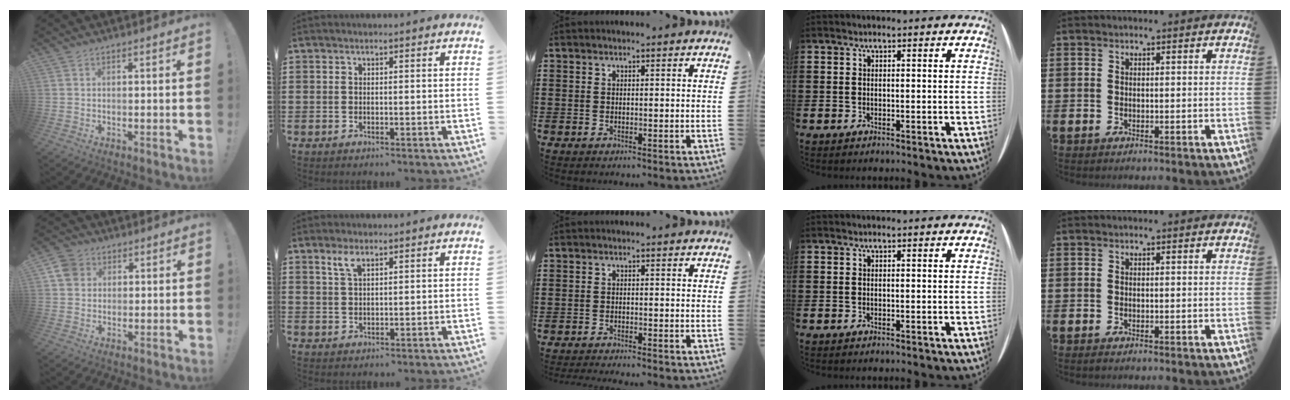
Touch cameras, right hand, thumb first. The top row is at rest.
{"thumb": {"total": 5.9, "force": [2.0, 5.2, 2.0], "torque": [-0.031, 0.004, 0.040]}, "index": {"total": 2.7, "force": [1.7, 0.9, 1.9], "torque": [-0.042, 0.004, 0.029]}, "middle": {"total": 1.2, "force": [-1.2, -0.1, 0.1], "torque": [-0.005, -0.001, -0.023]}}